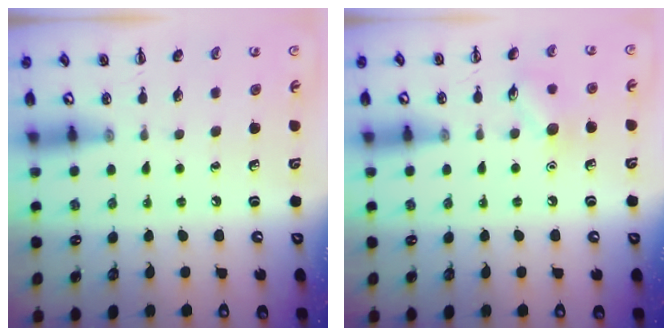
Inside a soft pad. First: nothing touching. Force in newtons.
{"total": 7.7, "press": 7.7, "slide": 0.9}